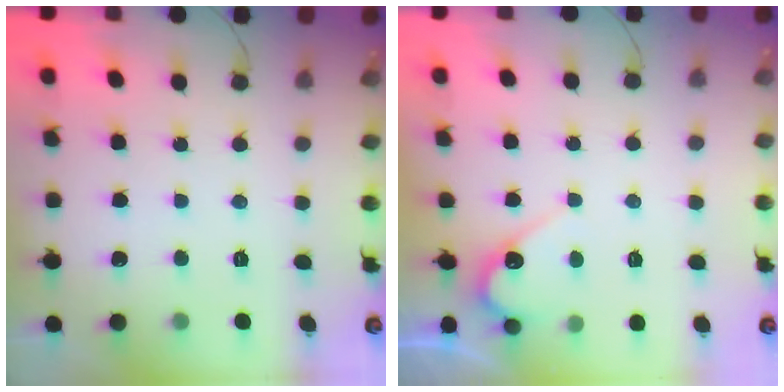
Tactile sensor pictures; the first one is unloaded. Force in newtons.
{"total": 5.7, "press": 5.7, "slide": 0.6}